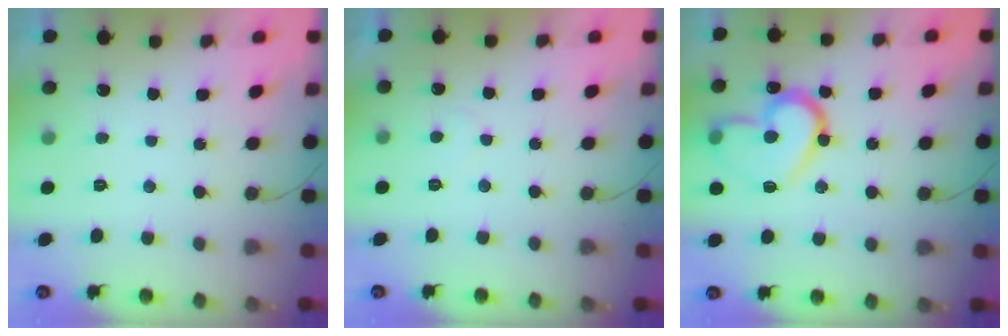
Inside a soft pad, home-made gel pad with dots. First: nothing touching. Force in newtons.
{"total": 4.8, "press": 4.8, "slide": 0.2}
{"total": 17.4, "press": 17.3, "slide": 1.9}